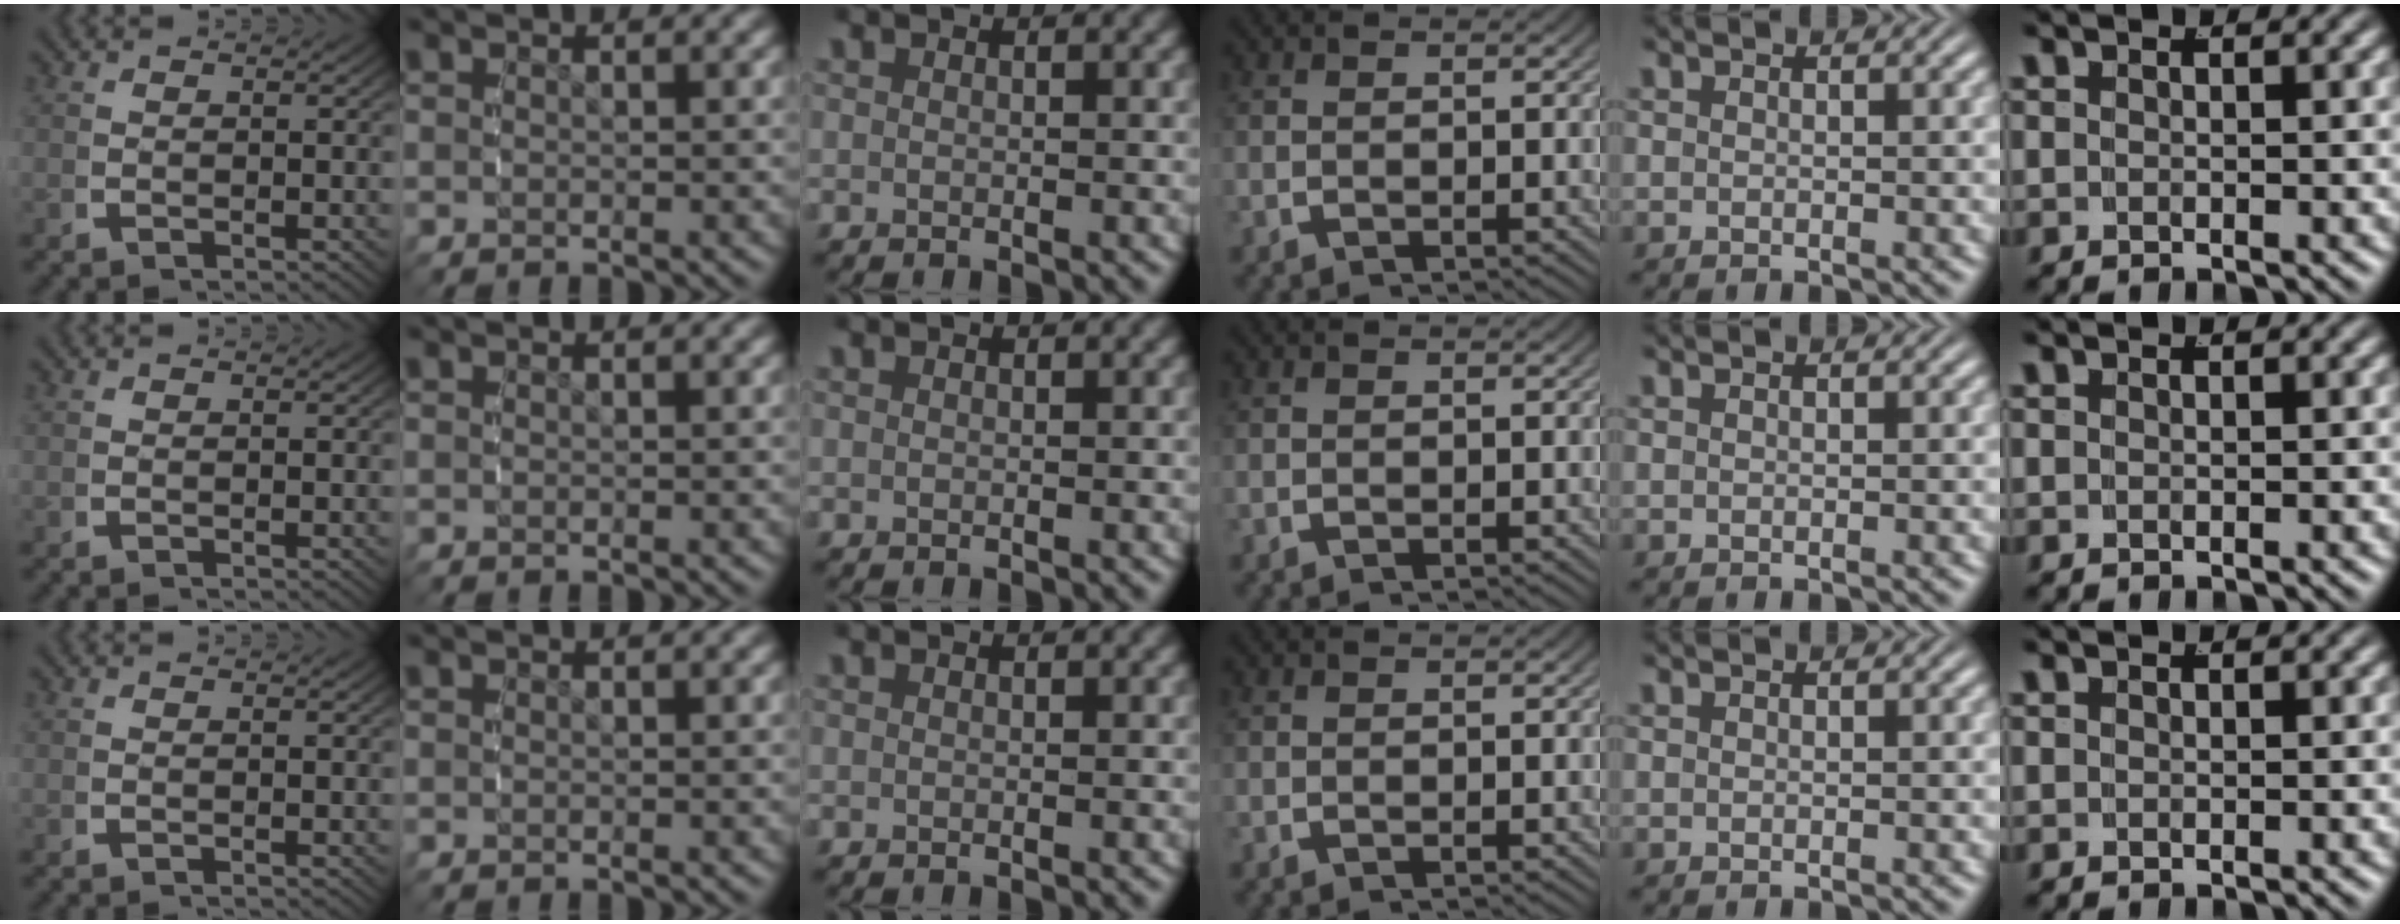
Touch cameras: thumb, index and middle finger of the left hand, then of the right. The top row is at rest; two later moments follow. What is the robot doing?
{"motion": "reach", "object": "toothpaste"}